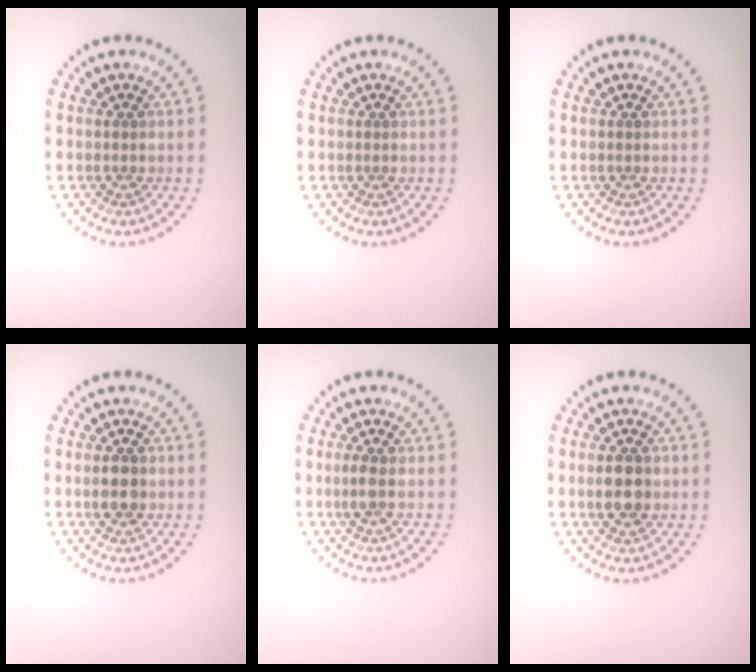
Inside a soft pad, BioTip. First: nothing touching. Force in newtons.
{"total": 0.0}
{"total": 0.0}
{"total": 2.6, "press": 2.6, "slide": 0.1}
{"total": 1.2, "press": 1.1, "slide": 0.4}
{"total": 3.4, "press": 3.4, "slide": 0.1}